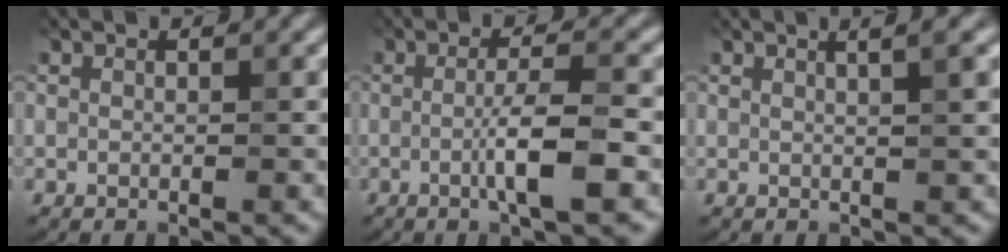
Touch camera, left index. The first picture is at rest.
{"total": 4.4, "force": [-1.1, 0.2, 4.3], "torque": [-0.076, 0.010, -0.026]}
{"total": 2.7, "force": [1.3, 0.5, 2.3], "torque": [-0.024, 0.013, 0.010]}